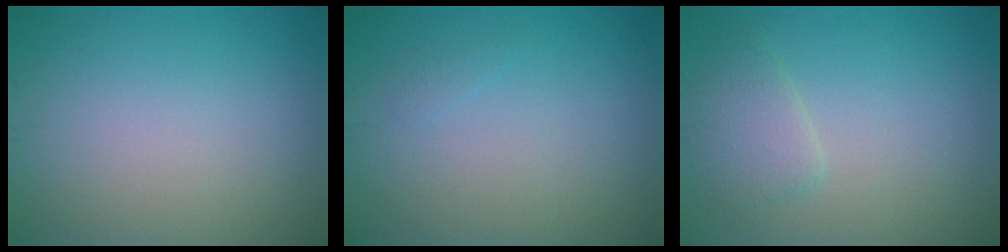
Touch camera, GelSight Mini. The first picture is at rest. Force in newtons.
{"total": 0.5, "press": 0.5, "slide": 0.1}
{"total": 2.5, "press": 2.5, "slide": 0.2}